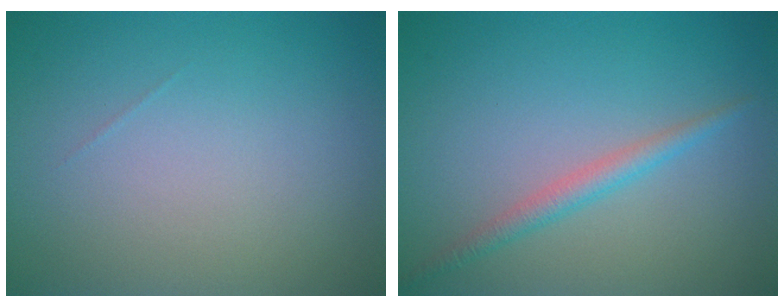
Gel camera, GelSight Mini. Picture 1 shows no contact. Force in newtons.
{"total": 1.9, "press": 1.9, "slide": 0.1}